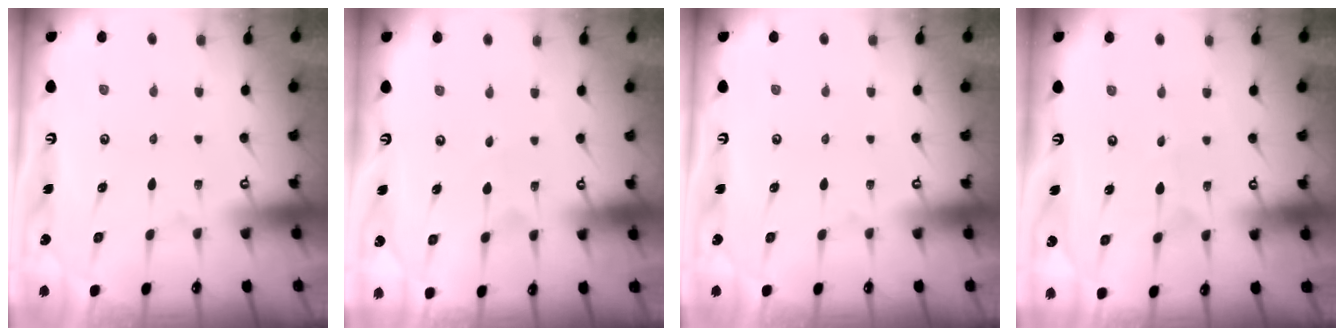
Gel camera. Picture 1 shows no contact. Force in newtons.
{"total": 2.5, "press": 2.5, "slide": 0.3}
{"total": 0.0}
{"total": 2.5, "press": 2.5, "slide": 0.1}